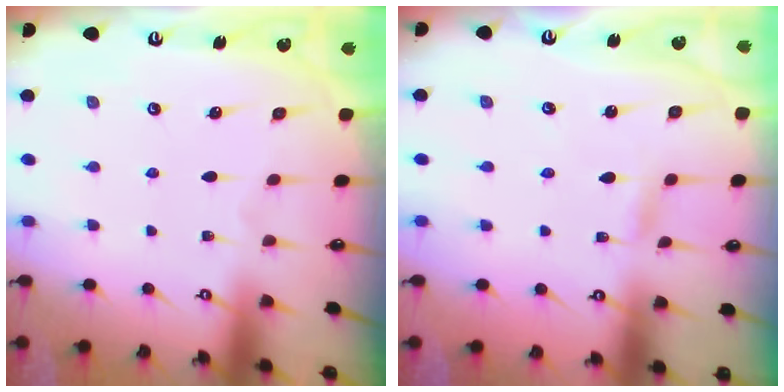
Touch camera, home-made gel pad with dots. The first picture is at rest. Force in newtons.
{"total": 1.4, "press": 1.4, "slide": 0.1}